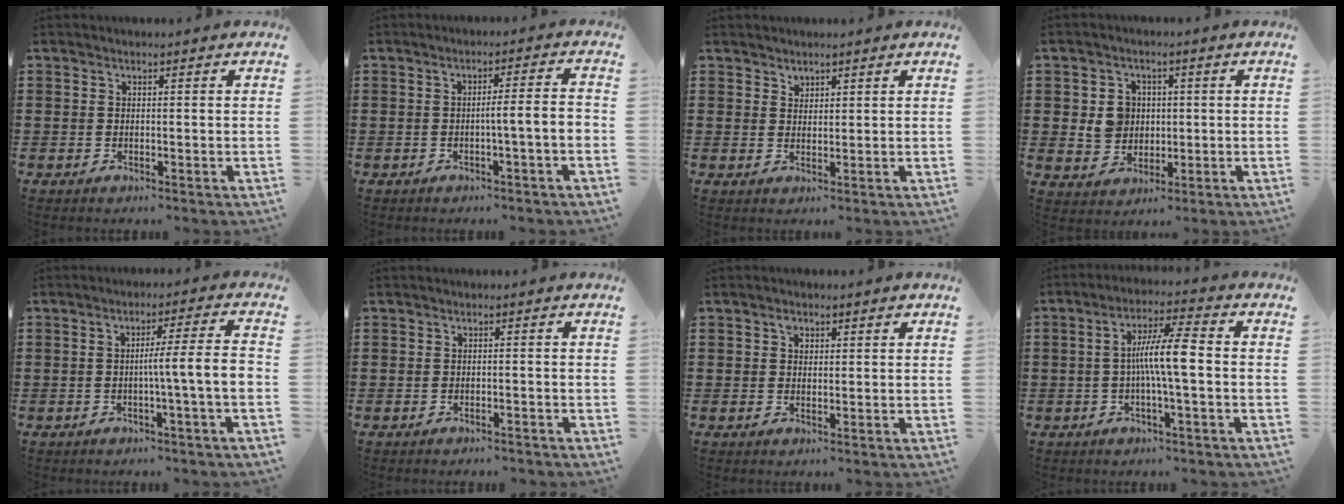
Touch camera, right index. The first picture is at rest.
{"total": 3.6, "force": [-1.1, -0.2, 3.5], "torque": [-0.062, -0.003, -0.022]}
{"total": 1.5, "force": [1.2, 0.8, 0.0], "torque": [-0.004, 0.000, 0.025]}
{"total": 5.2, "force": [0.5, 4.6, 2.3], "torque": [-0.061, 0.014, 0.010]}
{"total": 6.2, "force": [-1.0, -0.4, 6.1], "torque": [-0.108, -0.005, -0.022]}
{"total": 0.7, "force": [-0.7, 0.0, 0.1], "torque": [-0.004, -0.001, -0.014]}
{"total": 1.5, "force": [0.8, 1.0, 0.8], "torque": [-0.011, 0.002, 0.012]}
{"total": 7.8, "force": [-0.6, 0.9, 7.7], "torque": [-0.144, 0.002, -0.020]}